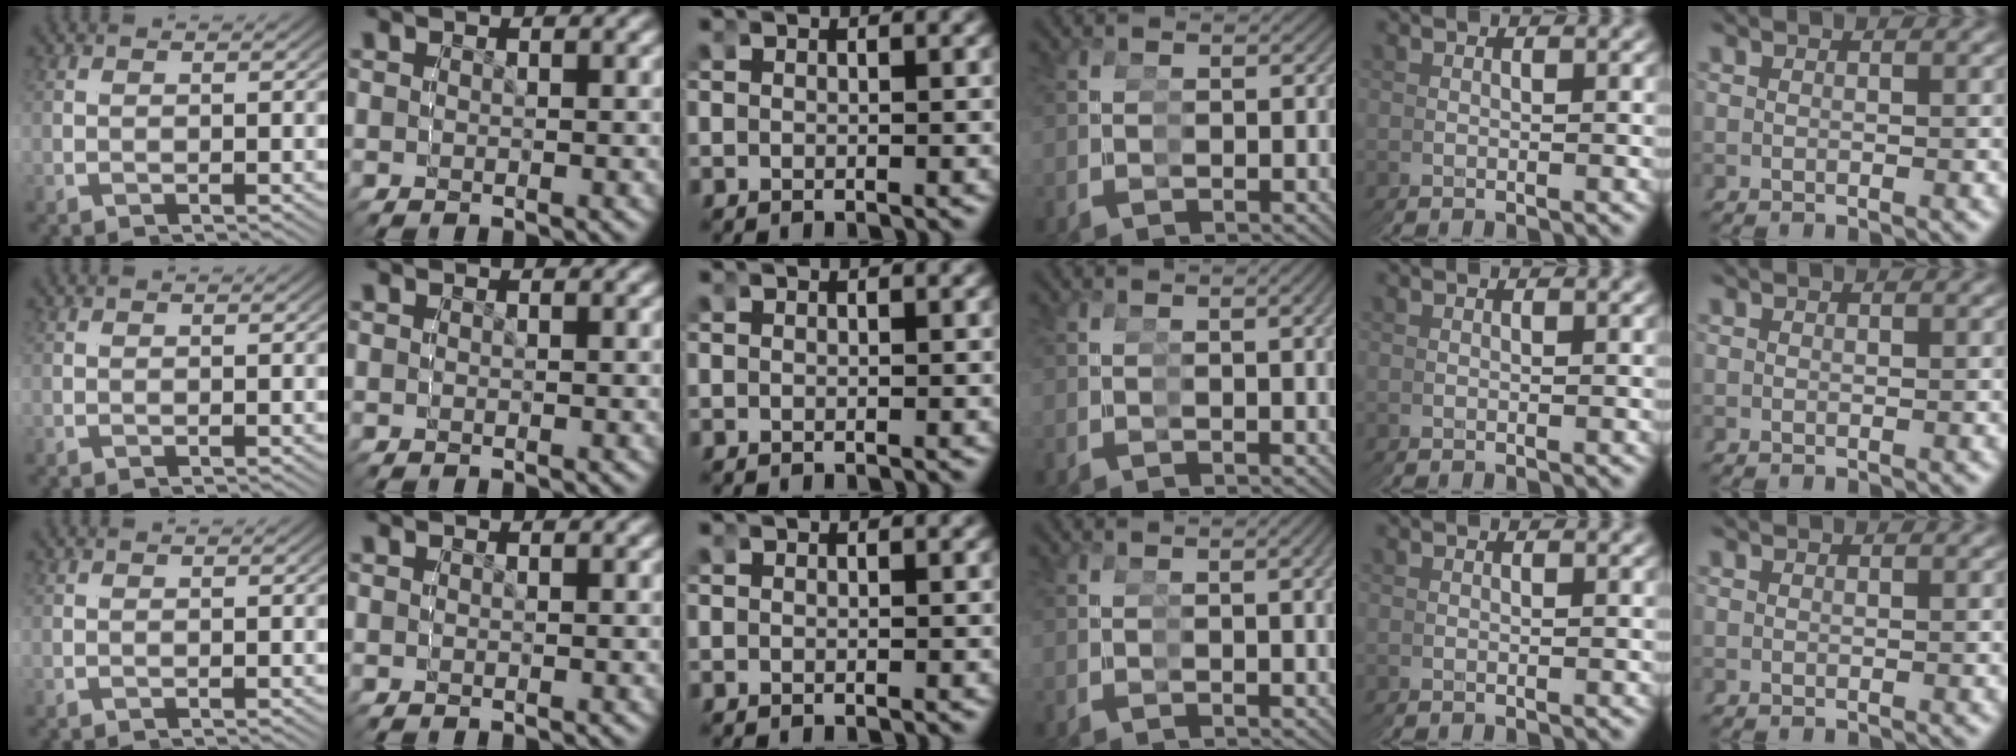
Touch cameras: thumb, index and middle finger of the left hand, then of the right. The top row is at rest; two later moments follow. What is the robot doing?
{"motion": "grasp_and_lifting", "object": "cup"}